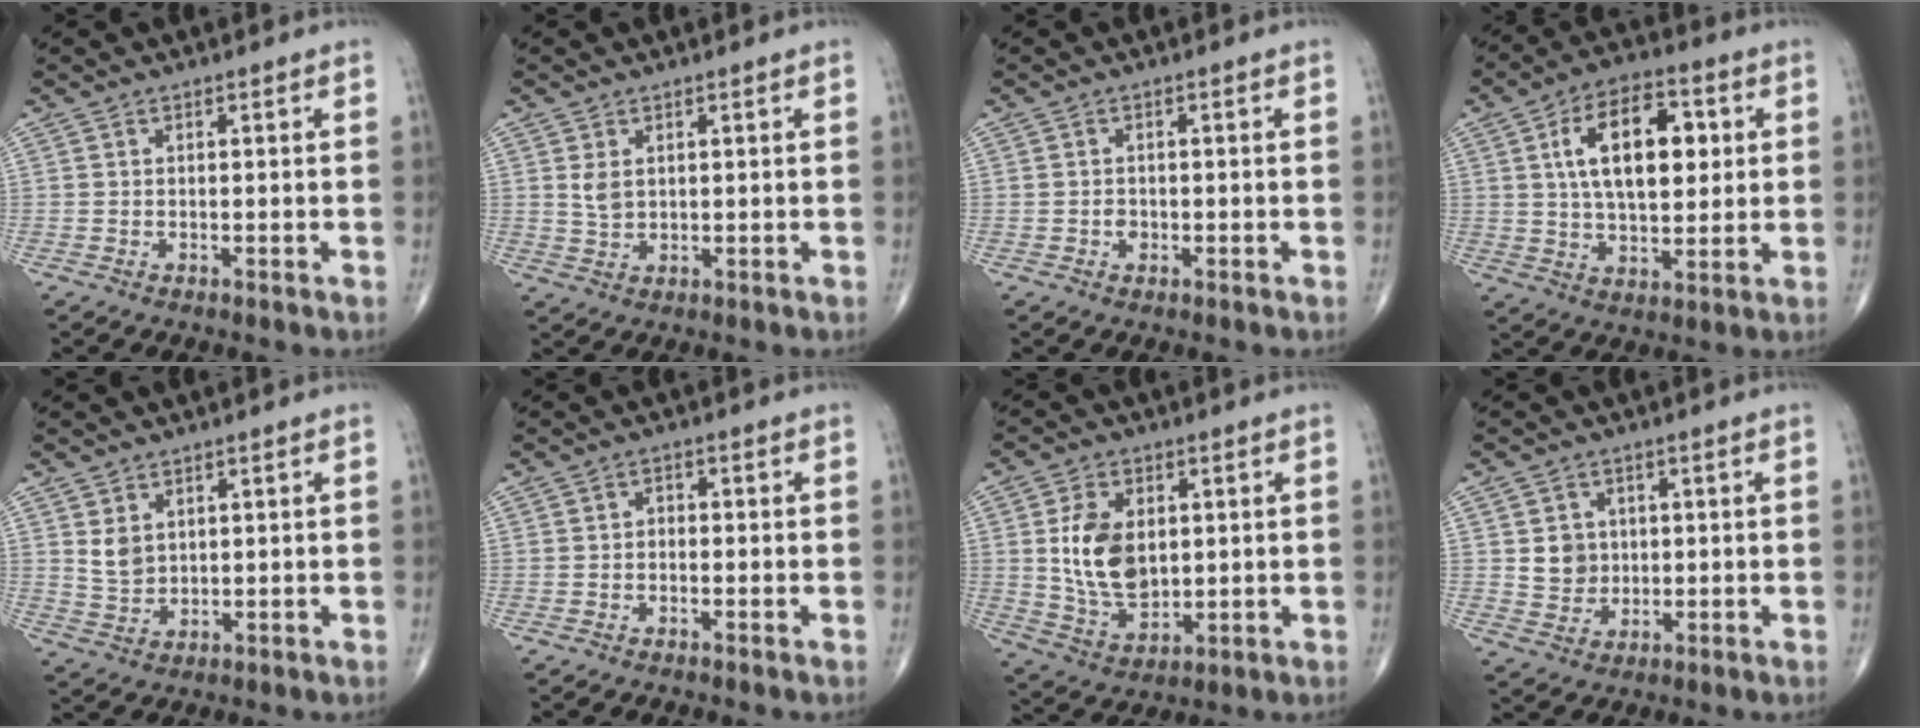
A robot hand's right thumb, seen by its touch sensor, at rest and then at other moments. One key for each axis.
{"total": 3.0, "fx": 0.9, "fy": 2.2, "fz": 1.9, "tx": -0.028, "ty": -0.008, "tz": 0.024}
{"total": 1.4, "fx": -0.4, "fy": 1.1, "fz": 0.7, "tx": -0.005, "ty": 0.004, "tz": -0.006}
{"total": 15.7, "fx": 3.5, "fy": 8.4, "fz": 12.8, "tx": -0.187, "ty": 0.003, "tz": 0.058}
{"total": 4.0, "fx": 1.6, "fy": 2.9, "fz": 2.3, "tx": -0.033, "ty": -0.014, "tz": 0.040}
{"total": 1.3, "fx": -0.5, "fy": 1.0, "fz": 0.7, "tx": -0.001, "ty": 0.006, "tz": -0.014}
{"total": 12.0, "fx": 1.8, "fy": 7.8, "fz": 9.0, "tx": -0.145, "ty": -0.015, "tz": 0.043}
{"total": 5.3, "fx": 0.8, "fy": 4.8, "fz": 2.1, "tx": -0.012, "ty": -0.003, "tz": 0.018}